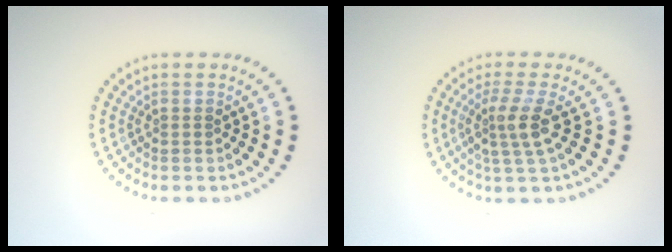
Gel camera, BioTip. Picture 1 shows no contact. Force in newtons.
{"total": 2.9, "press": 2.3, "slide": 1.8}